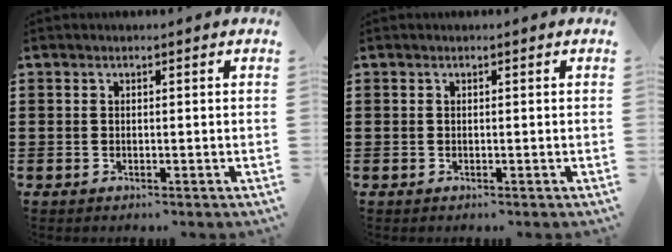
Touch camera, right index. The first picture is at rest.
{"total": 0.0}